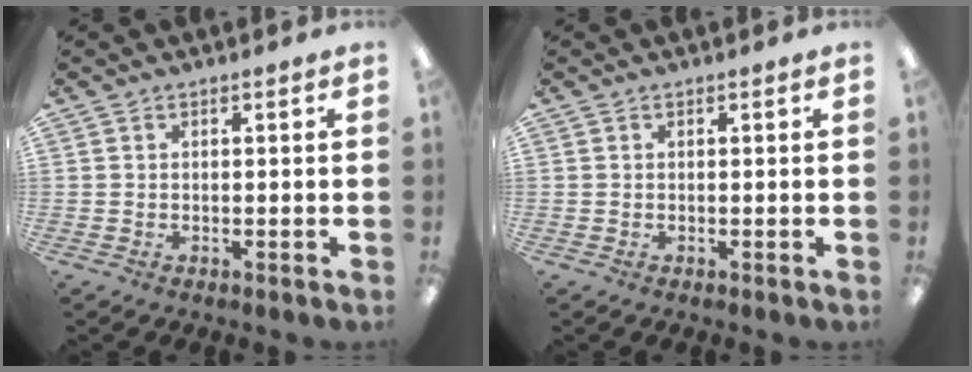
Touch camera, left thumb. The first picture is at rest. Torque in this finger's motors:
{"motor_torque": [-0.17, -0.19, 0.20, 0.05, 0.00]}